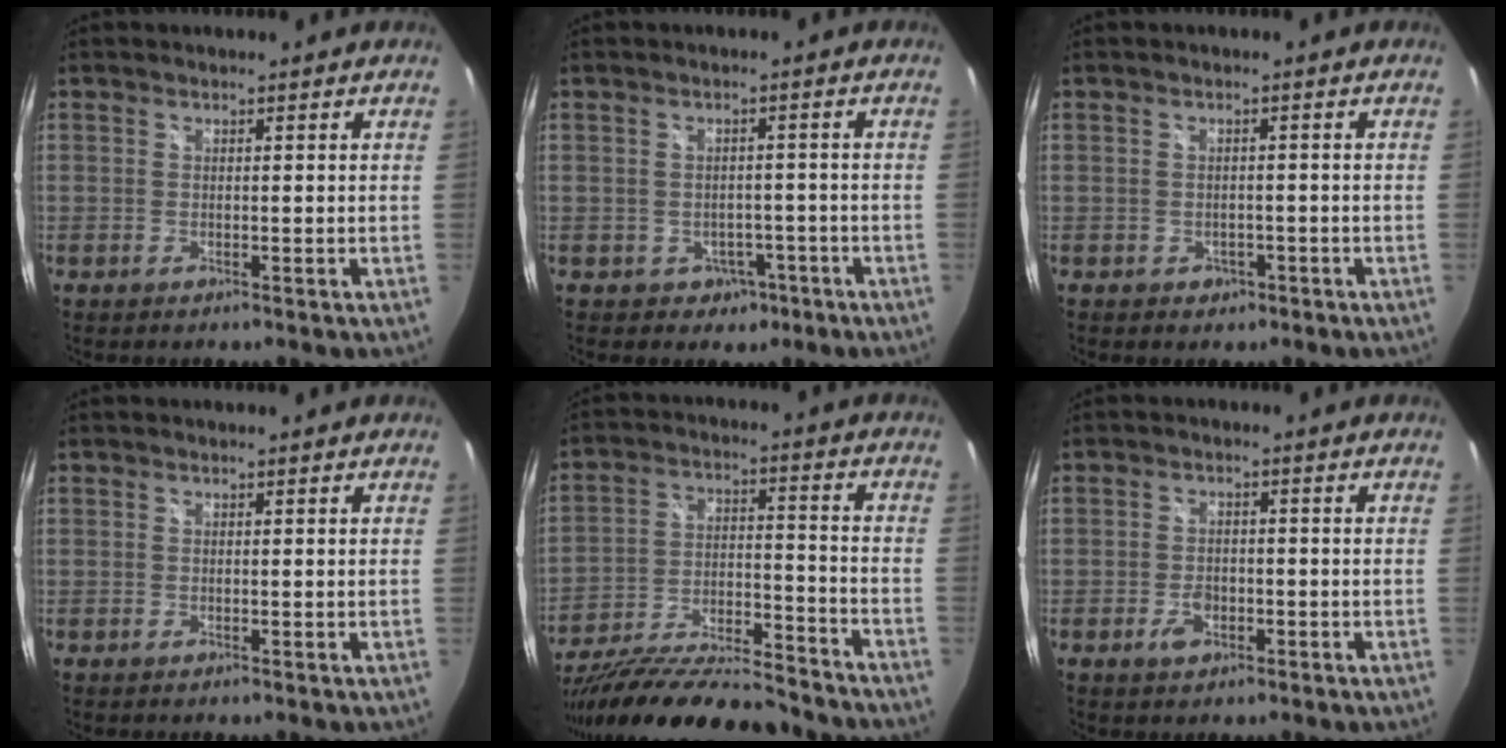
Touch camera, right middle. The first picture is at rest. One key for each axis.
{"total": 4.0, "fx": -1.9, "fy": 3.4, "fz": 0.8, "tx": -0.024, "ty": 0.010, "tz": -0.015}
{"total": 2.4, "fx": -0.9, "fy": 2.1, "fz": 0.7, "tx": -0.016, "ty": 0.000, "tz": -0.009}
{"total": 0.0}
{"total": 25.7, "fx": -21.6, "fy": 5.4, "fz": 13.0, "tx": -0.235, "ty": -0.049, "tz": -0.331}
{"total": 3.5, "fx": -1.7, "fy": 2.3, "fz": 2.0, "tx": -0.040, "ty": 0.001, "tz": -0.028}